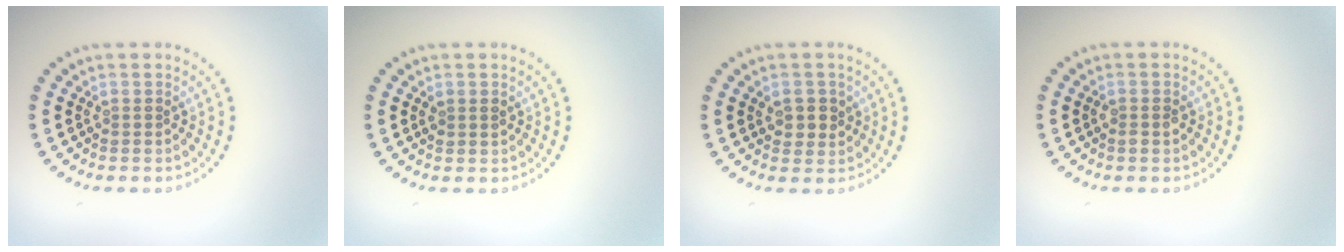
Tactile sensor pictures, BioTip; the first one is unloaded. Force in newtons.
{"total": 0.9, "press": 0.9, "slide": 0.3}
{"total": 2.4, "press": 2.2, "slide": 0.8}
{"total": 1.0, "press": 1.0, "slide": 0.2}